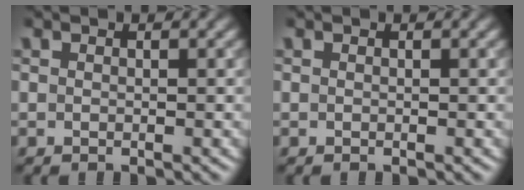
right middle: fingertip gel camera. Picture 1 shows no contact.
{"total": 0.0}